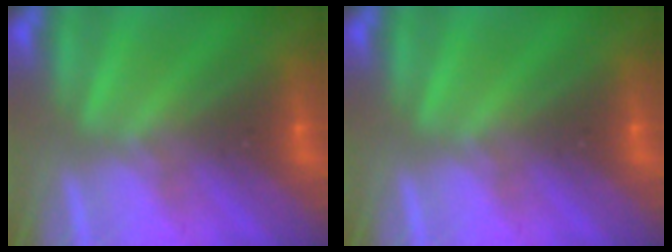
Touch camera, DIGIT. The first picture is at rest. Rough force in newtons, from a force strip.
{"total": 0.0}